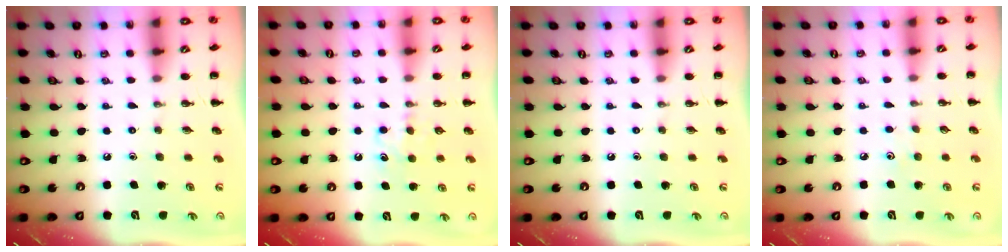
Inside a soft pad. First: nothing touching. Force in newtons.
{"total": 5.0, "press": 4.8, "slide": 1.5}
{"total": 0.0}
{"total": 3.2, "press": 3.0, "slide": 1.1}